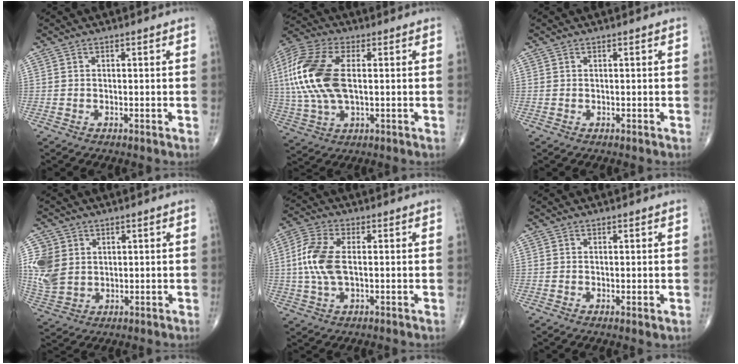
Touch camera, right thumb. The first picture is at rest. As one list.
[{"total": 18.6, "force": [2.0, 9.7, 15.7], "torque": [-0.364, 0.005, 0.036]}, {"total": 0.0}, {"total": 9.1, "force": [2.2, 7.5, 4.6], "torque": [-0.085, -0.007, 0.055]}, {"total": 9.1, "force": [0.4, 4.8, 7.8], "torque": [-0.184, 0.009, 0.008]}, {"total": 1.1, "force": [0.1, 0.4, 1.0], "torque": [-0.021, -0.007, 0.001]}]